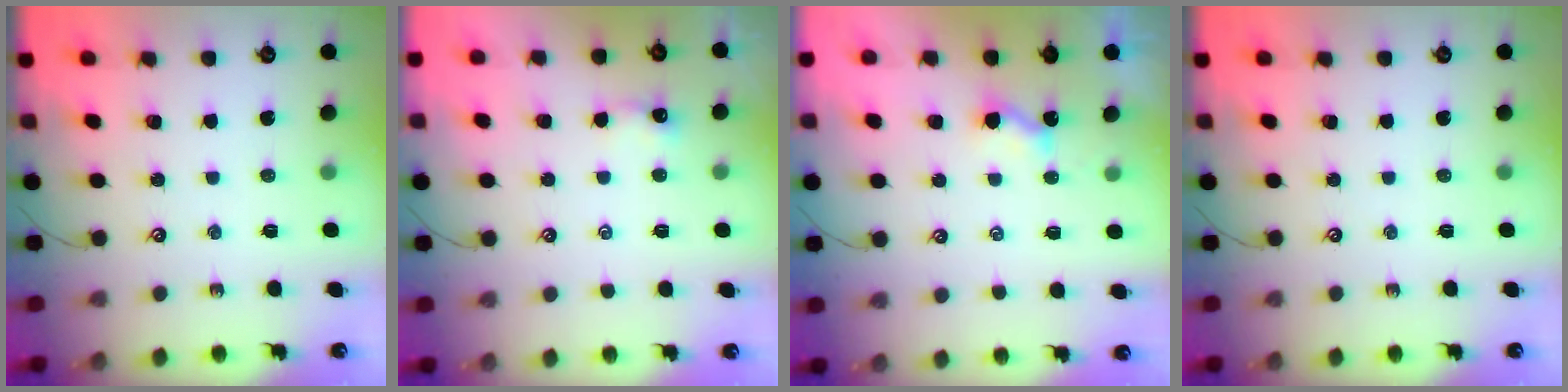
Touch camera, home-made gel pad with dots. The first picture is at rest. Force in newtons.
{"total": 0.0}
{"total": 3.0, "press": 3.0, "slide": 0.0}
{"total": 0.0}